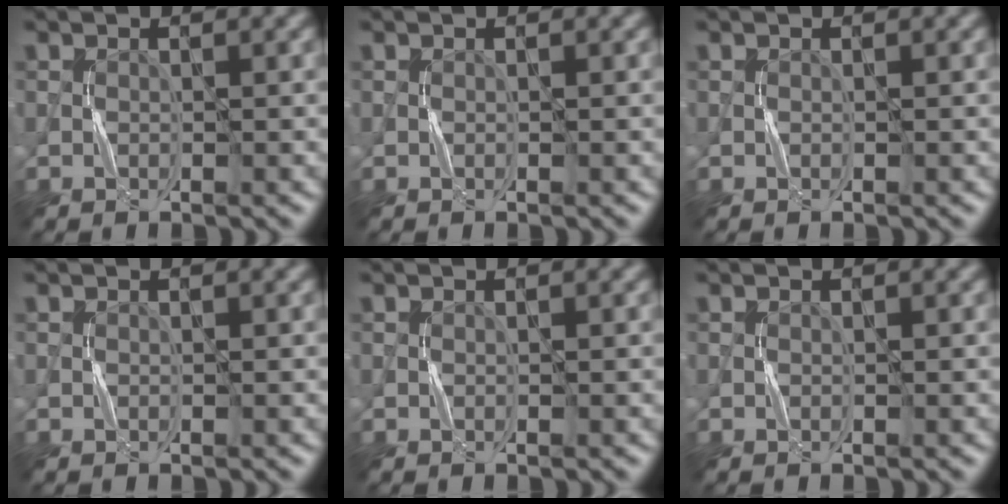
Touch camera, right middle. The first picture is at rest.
{"total": 0.0}
{"total": 0.0}
{"total": 0.0}
{"total": 0.0}
{"total": 0.0}